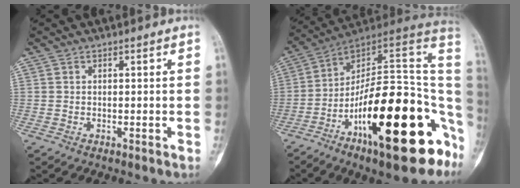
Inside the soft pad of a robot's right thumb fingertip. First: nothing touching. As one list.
[{"total": 28.9, "force": [-9.8, 10.2, 25.2], "torque": [-0.312, 0.063, -0.149]}]